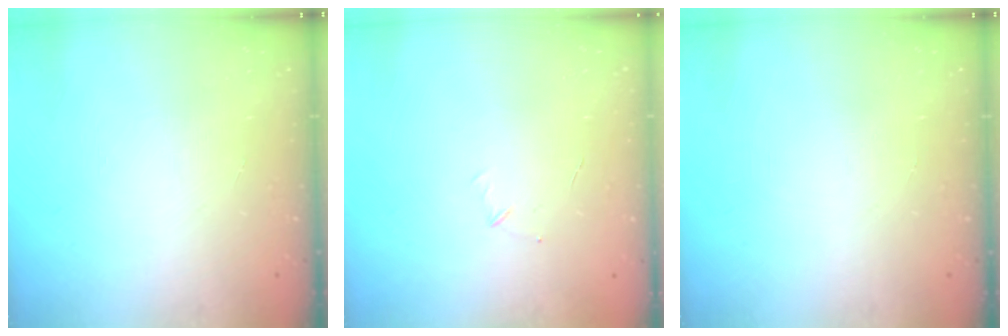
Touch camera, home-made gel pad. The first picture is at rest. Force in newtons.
{"total": 3.6, "press": 3.5, "slide": 0.9}
{"total": 0.0}